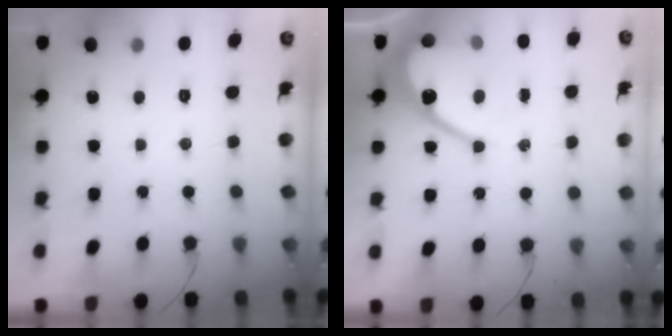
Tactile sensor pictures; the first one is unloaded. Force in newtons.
{"total": 13.9, "press": 13.8, "slide": 1.2}